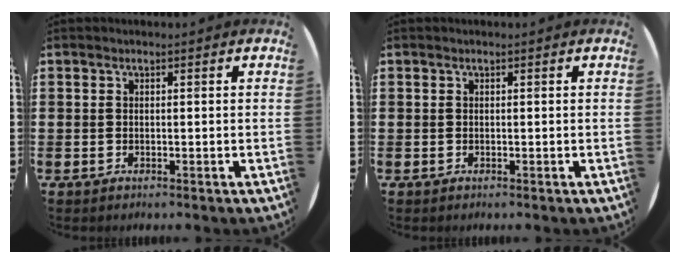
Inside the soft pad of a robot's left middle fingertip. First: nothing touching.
{"total": 0.0}